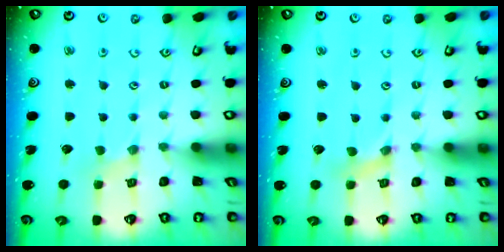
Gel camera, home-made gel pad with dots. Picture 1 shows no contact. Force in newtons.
{"total": 1.3, "press": 1.3, "slide": 0.3}